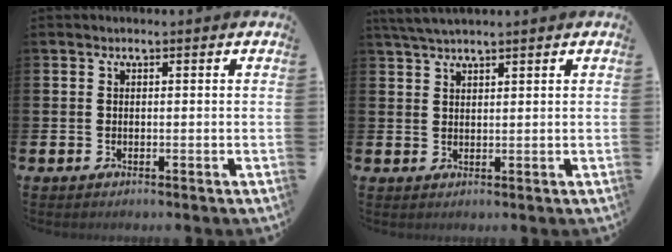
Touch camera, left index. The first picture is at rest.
{"total": 3.2, "force": [2.8, 0.5, 1.3], "torque": [-0.036, 0.000, 0.054]}